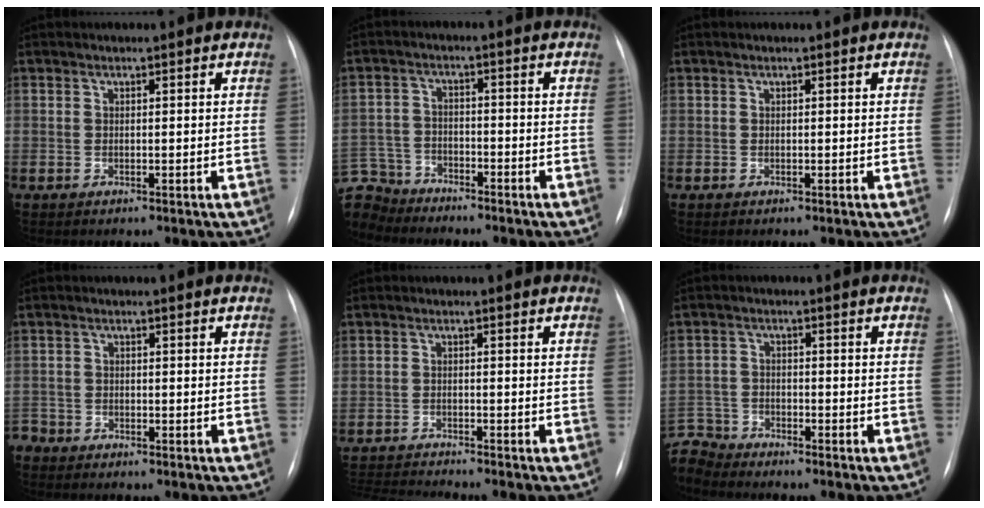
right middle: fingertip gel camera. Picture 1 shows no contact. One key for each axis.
{"total": 10.3, "fx": -9.2, "fy": 4.5, "fz": 1.2, "tx": -0.049, "ty": 0.012, "tz": -0.175}
{"total": 0.0}
{"total": 2.5, "fx": -2.1, "fy": 1.3, "fz": -0.2, "tx": 0.001, "ty": 0.004, "tz": -0.042}
{"total": 6.5, "fx": -6.2, "fy": -1.5, "fz": 1.2, "tx": -0.022, "ty": -0.011, "tz": -0.109}
{"total": 5.9, "fx": -5.8, "fy": 1.1, "fz": -0.6, "tx": 0.010, "ty": 0.001, "tz": -0.119}